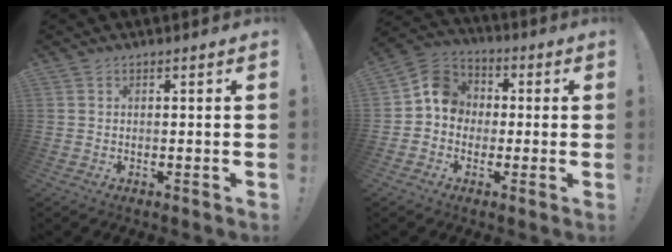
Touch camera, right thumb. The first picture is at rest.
{"total": 10.0, "force": [-0.3, 8.9, 4.5], "torque": [-0.062, 0.023, 0.000]}